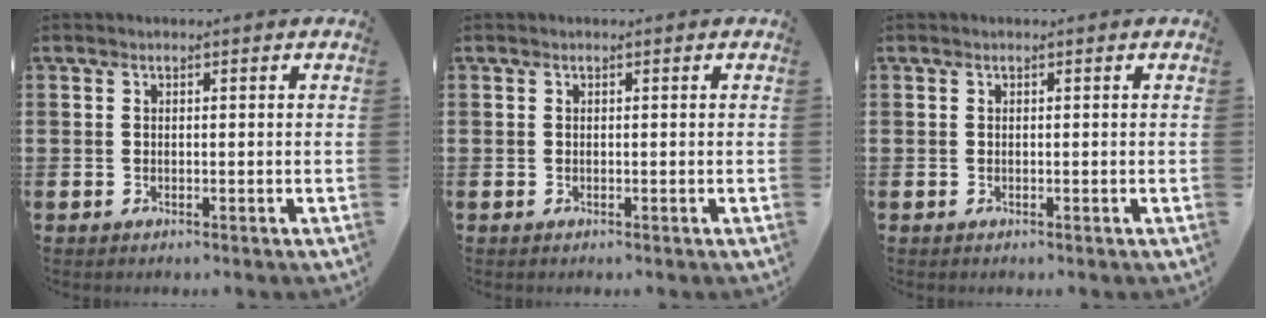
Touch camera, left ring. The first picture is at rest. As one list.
[{"total": 0.0}, {"total": 0.0}]